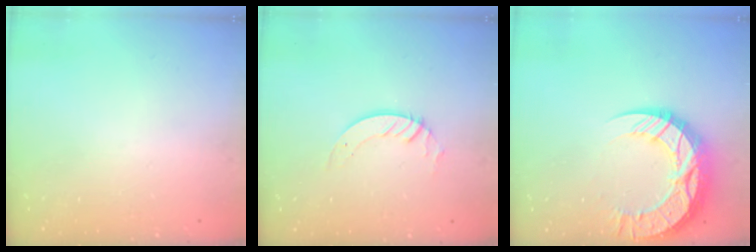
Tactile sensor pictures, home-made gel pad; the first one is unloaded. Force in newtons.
{"total": 3.3, "press": 3.3, "slide": 0.2}
{"total": 18.2, "press": 18.2, "slide": 1.4}